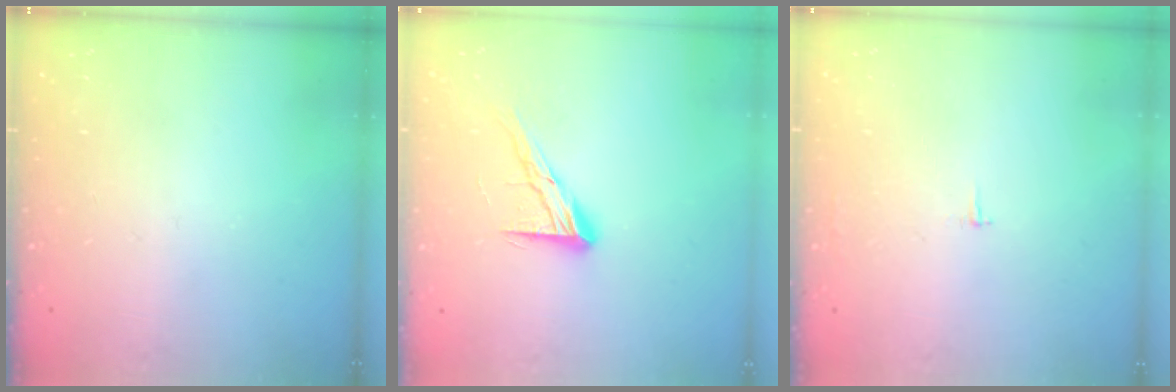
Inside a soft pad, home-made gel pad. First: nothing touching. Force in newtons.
{"total": 10.6, "press": 10.6, "slide": 0.8}
{"total": 1.8, "press": 1.8, "slide": 0.1}